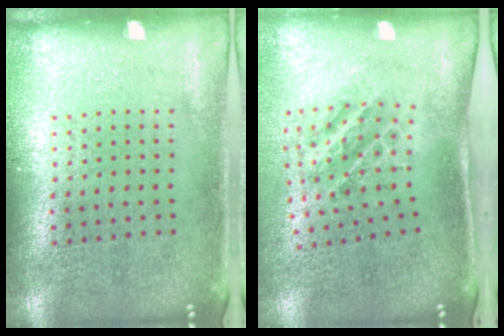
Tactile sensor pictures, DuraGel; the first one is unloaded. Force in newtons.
{"total": 1.3, "press": 1.1, "slide": 0.7}